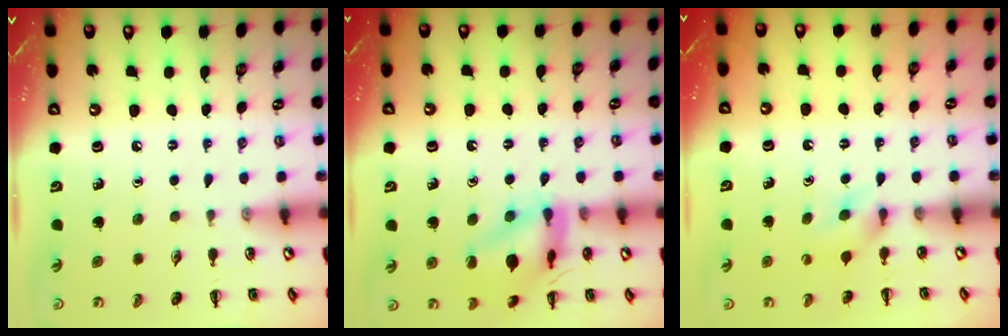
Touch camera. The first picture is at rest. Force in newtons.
{"total": 13.2, "press": 13.2, "slide": 0.7}
{"total": 5.0, "press": 4.7, "slide": 1.5}